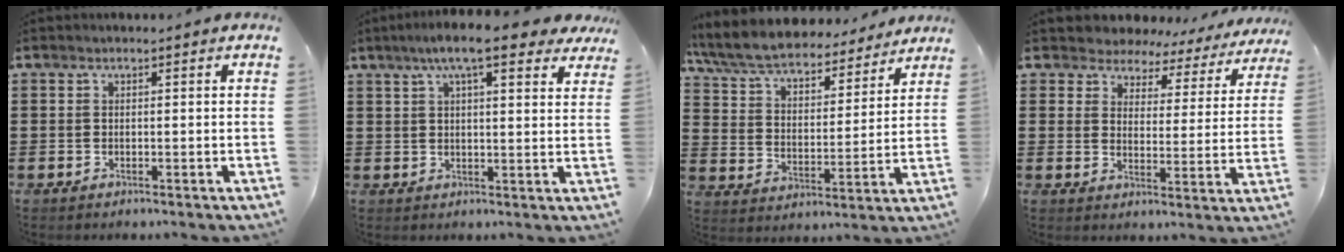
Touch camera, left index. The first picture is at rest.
{"total": 8.4, "force": [6.0, 1.4, 5.8], "torque": [-0.111, -0.003, 0.103]}
{"total": 8.0, "force": [7.4, 1.1, 2.6], "torque": [-0.083, -0.045, 0.131]}
{"total": 4.3, "force": [4.0, 1.7, 0.0], "torque": [-0.030, -0.026, 0.066]}